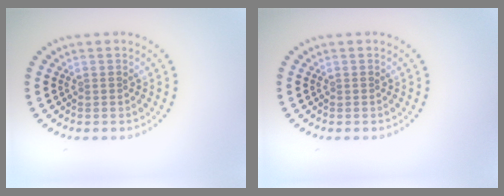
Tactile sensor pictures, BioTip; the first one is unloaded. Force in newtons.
{"total": 0.0}